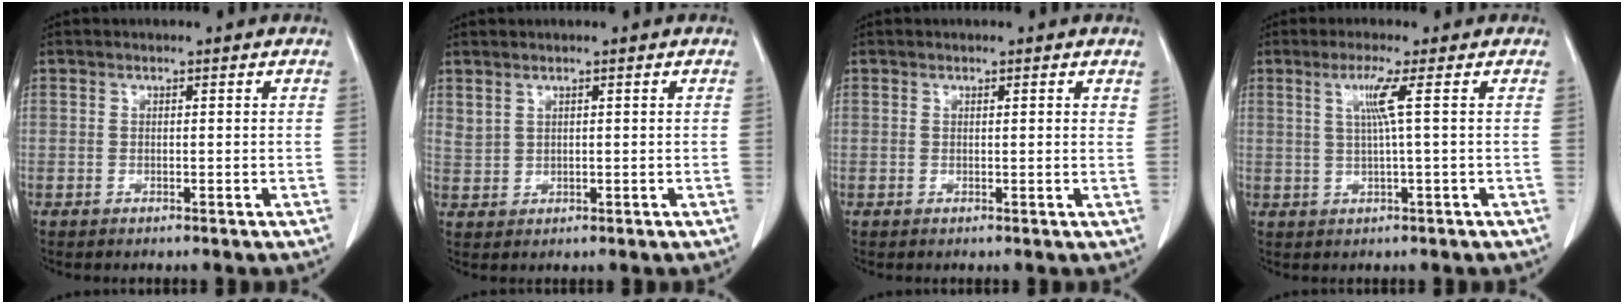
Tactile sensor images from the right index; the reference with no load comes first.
{"total": 1.7, "force": [1.4, 0.7, 0.6], "torque": [-0.011, -0.001, 0.033]}
{"total": 1.0, "force": [0.7, 0.2, 0.7], "torque": [-0.009, 0.000, 0.006]}
{"total": 3.7, "force": [1.0, -1.1, 3.4], "torque": [-0.074, 0.000, 0.022]}